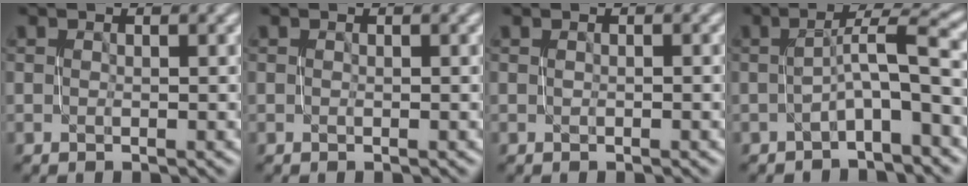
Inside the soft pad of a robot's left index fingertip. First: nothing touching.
{"total": 0.0}
{"total": 0.0}
{"total": 3.8, "force": [-1.2, 0.4, 3.6], "torque": [-0.055, 0.022, -0.025]}